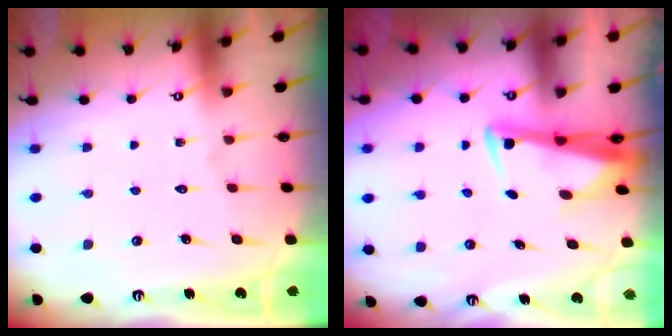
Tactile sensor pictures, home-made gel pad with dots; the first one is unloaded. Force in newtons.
{"total": 3.6, "press": 3.5, "slide": 1.1}